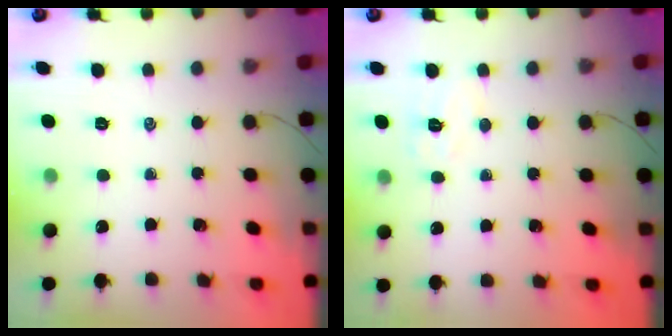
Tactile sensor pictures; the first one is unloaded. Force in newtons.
{"total": 5.8, "press": 5.7, "slide": 1.2}